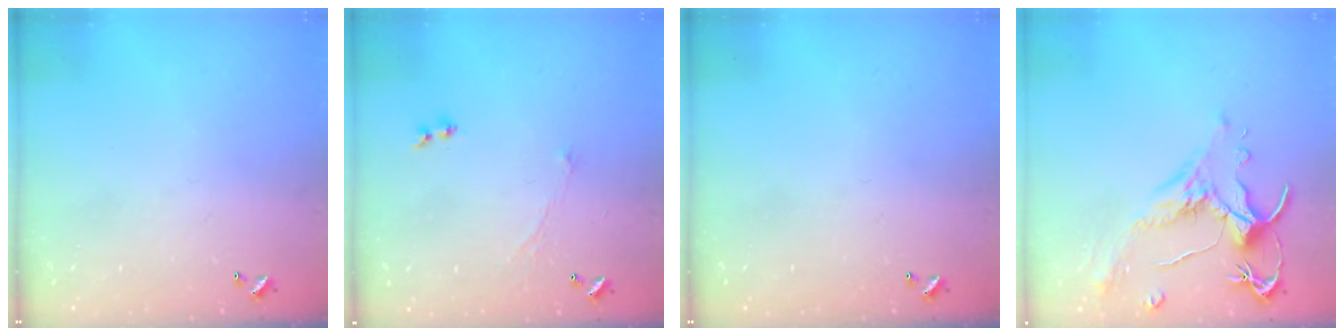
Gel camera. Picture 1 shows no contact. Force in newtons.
{"total": 1.2, "press": 0.7, "slide": 1.0}
{"total": 0.0}
{"total": 1.5, "press": 1.0, "slide": 1.1}